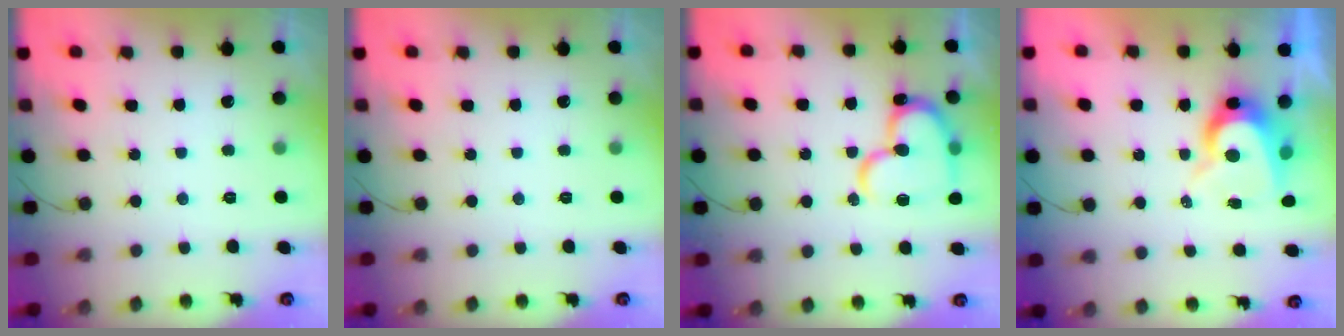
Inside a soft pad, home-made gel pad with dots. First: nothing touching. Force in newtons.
{"total": 0.0}
{"total": 18.1, "press": 18.1, "slide": 1.8}
{"total": 8.6, "press": 8.6, "slide": 0.6}